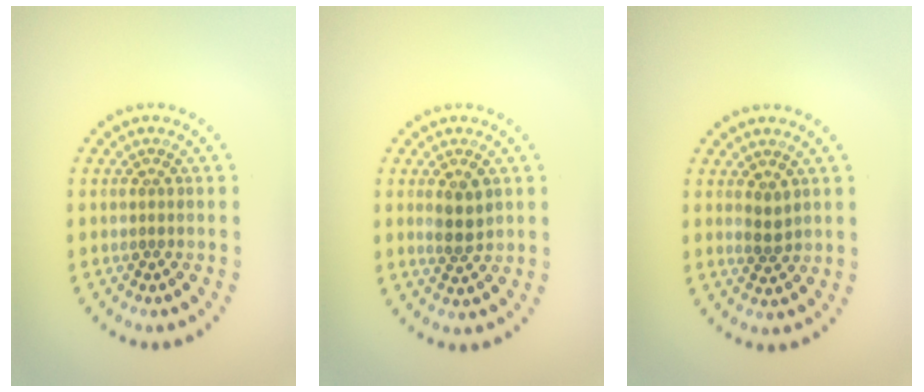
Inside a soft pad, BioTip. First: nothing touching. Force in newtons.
{"total": 2.4, "press": 2.2, "slide": 0.8}
{"total": 1.5, "press": 1.4, "slide": 0.5}